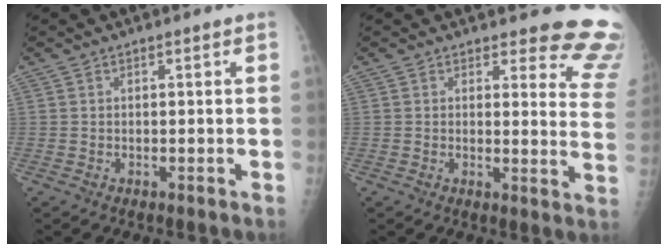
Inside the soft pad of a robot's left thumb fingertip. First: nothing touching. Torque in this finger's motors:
{"motor_torque": [2.68, 1.36, 0.51, -0.70, 0.04]}